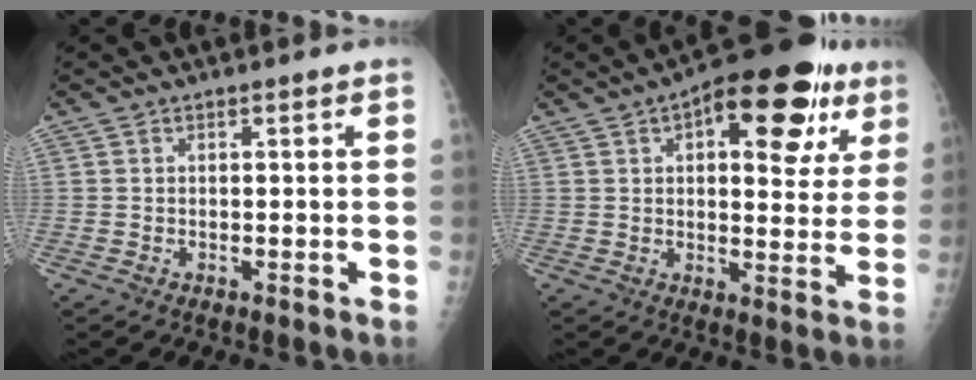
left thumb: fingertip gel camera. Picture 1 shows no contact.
{"total": 18.8, "force": [8.4, 8.5, 14.5], "torque": [-0.156, -0.007, 0.109]}